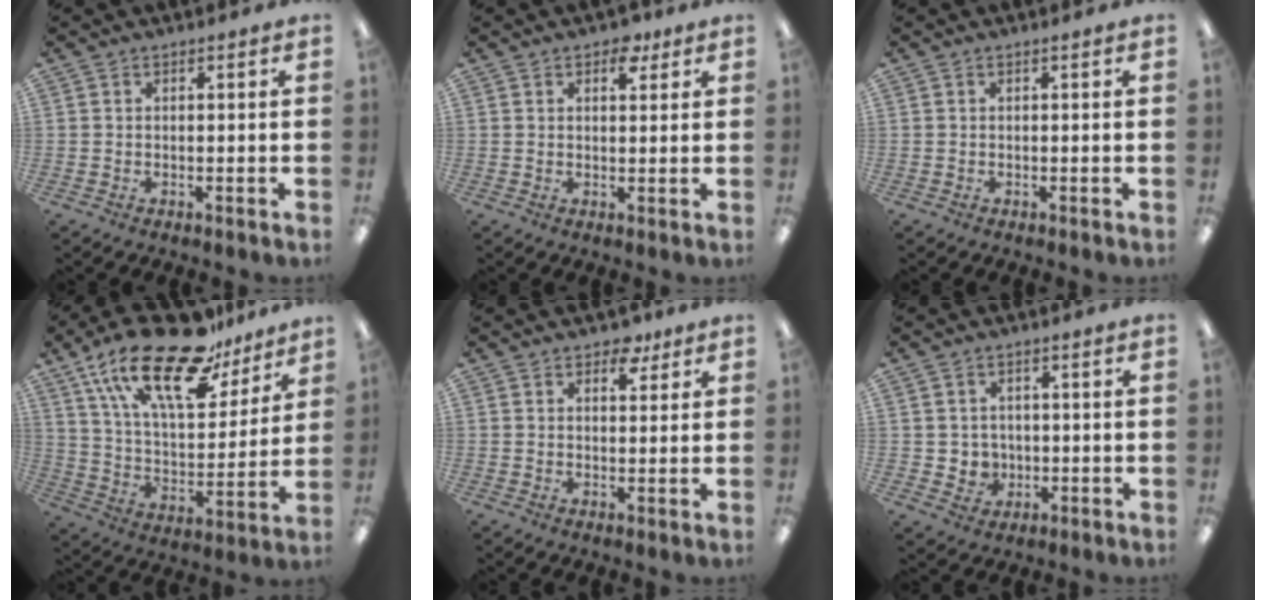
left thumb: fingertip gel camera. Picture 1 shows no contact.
{"total": 4.5, "force": [2.6, 2.5, 2.6], "torque": [-0.016, -0.010, 0.038]}
{"total": 0.0}
{"total": 24.8, "force": [16.5, 9.8, 15.7], "torque": [-0.282, -0.092, 0.282]}
{"total": 5.3, "force": [3.5, 3.1, 2.5], "torque": [-0.008, -0.014, 0.054]}
{"total": 3.9, "force": [0.7, 3.8, 0.2], "torque": [-0.001, -0.002, 0.012]}